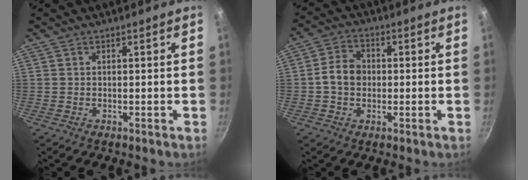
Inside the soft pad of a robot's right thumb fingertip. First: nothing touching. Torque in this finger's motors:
{"motor_torque": [0.60, 0.58, 0.17, -0.09, 0.22]}